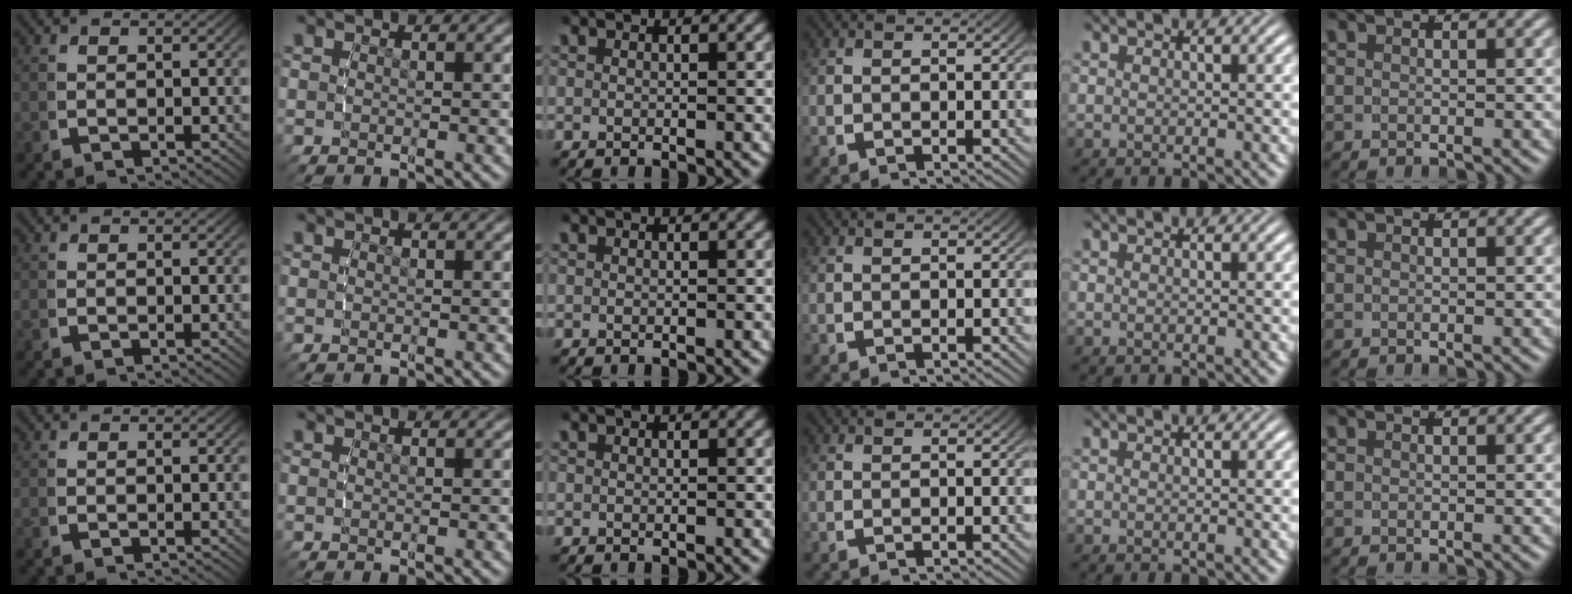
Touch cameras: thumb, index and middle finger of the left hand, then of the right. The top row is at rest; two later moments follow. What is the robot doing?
{"motion": "reach", "object": "paper"}